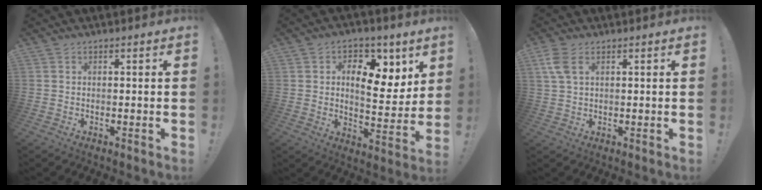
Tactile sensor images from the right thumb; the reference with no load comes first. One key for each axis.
{"total": 11.4, "fx": 4.9, "fy": 6.5, "fz": 8.0, "tx": -0.098, "ty": -0.041, "tz": 0.085}
{"total": 5.3, "fx": 2.2, "fy": 2.8, "fz": 3.9, "tx": -0.082, "ty": -0.003, "tz": 0.042}